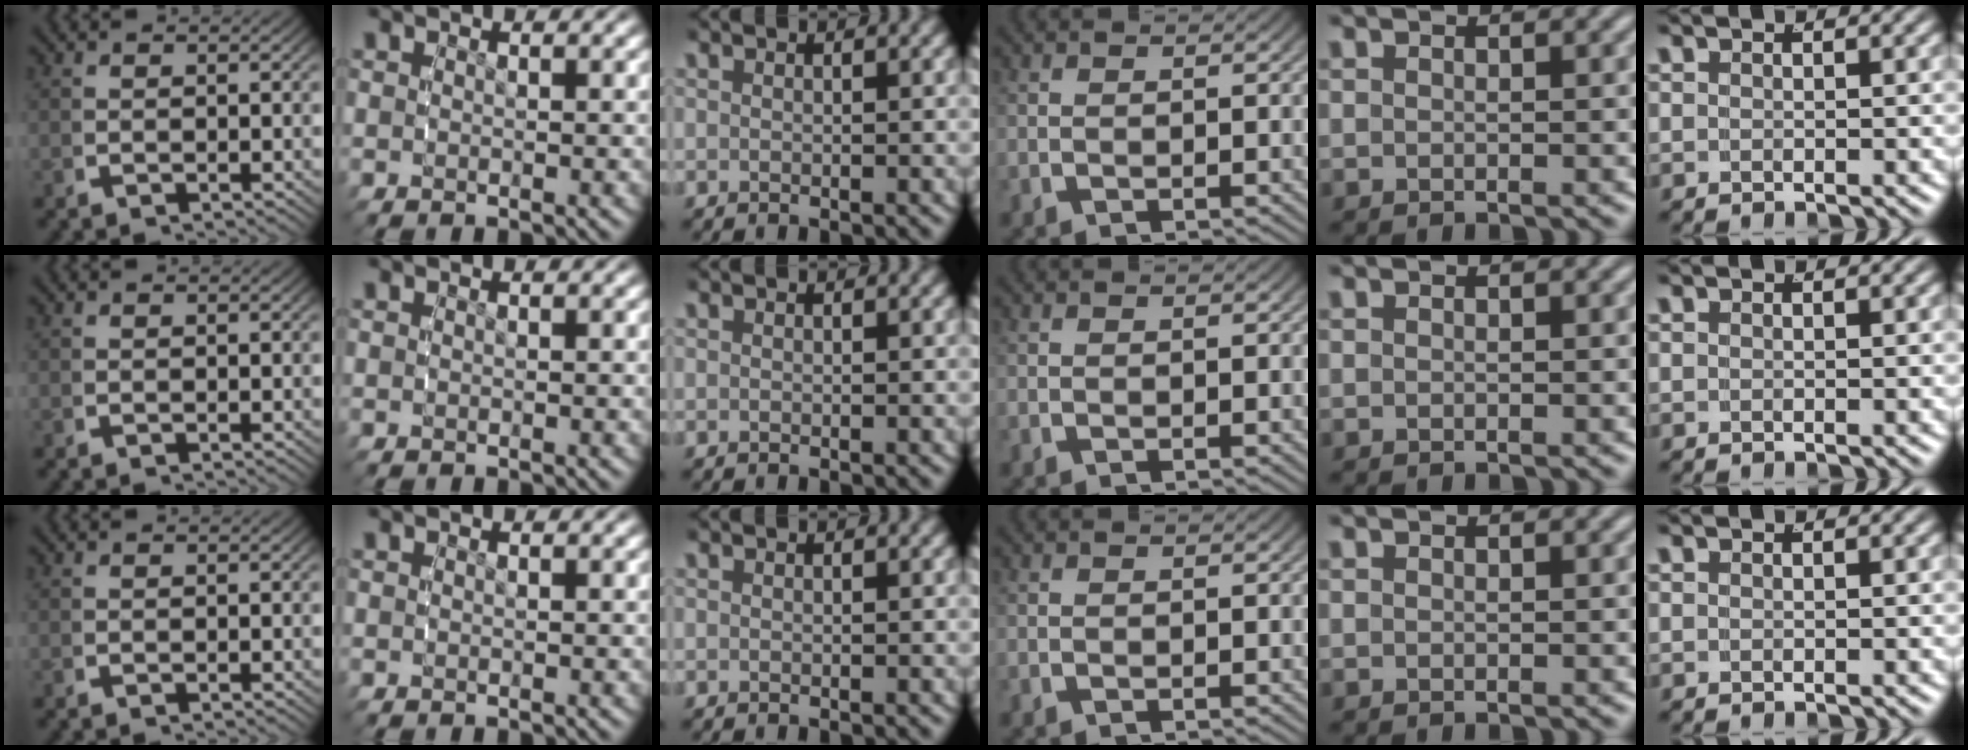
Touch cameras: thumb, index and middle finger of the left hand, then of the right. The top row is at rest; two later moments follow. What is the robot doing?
{"motion": "reach", "object": "toothpaste"}